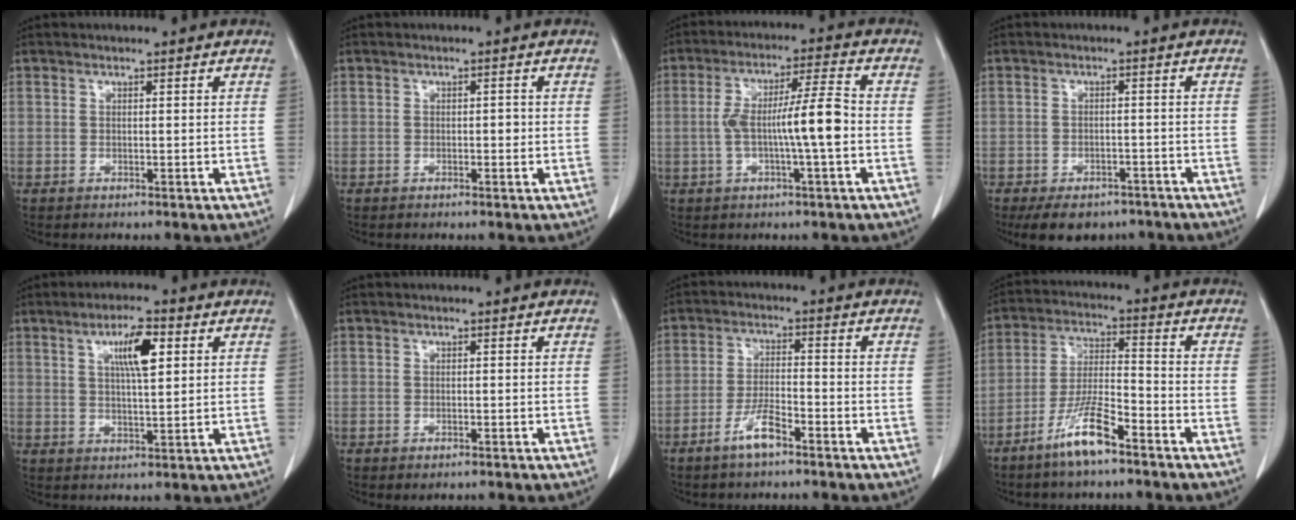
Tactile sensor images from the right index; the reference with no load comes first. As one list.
[{"total": 1.0, "force": [-0.1, 0.5, 0.8], "torque": [-0.012, 0.003, 0.002]}, {"total": 9.3, "force": [-1.3, 0.2, 9.2], "torque": [-0.172, 0.017, -0.022]}, {"total": 9.0, "force": [-6.8, 4.9, 3.2], "torque": [-0.042, -0.001, -0.093]}, {"total": 6.8, "force": [2.6, 1.3, 6.1], "torque": [-0.107, 0.003, 0.044]}, {"total": 0.7, "force": [-0.4, 0.3, 0.6], "torque": [-0.008, -0.002, 0.001]}, {"total": 5.0, "force": [-3.3, 0.9, 3.7], "torque": [-0.076, -0.001, -0.060]}, {"total": 9.0, "force": [-6.0, 1.2, 6.6], "torque": [-0.135, -0.011, -0.114]}]